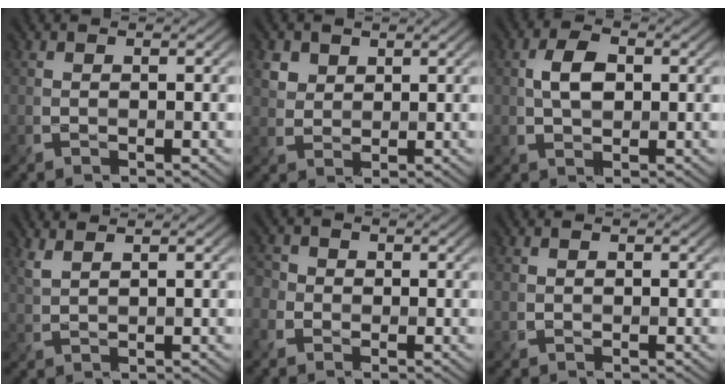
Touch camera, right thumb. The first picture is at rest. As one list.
[{"total": 2.9, "force": [1.8, 2.1, 0.7], "torque": [-0.029, -0.003, 0.045]}, {"total": 3.9, "force": [0.5, 2.5, 3.0], "torque": [-0.069, 0.002, 0.007]}, {"total": 2.4, "force": [1.7, 0.6, 1.5], "torque": [-0.029, 0.005, 0.034]}, {"total": 3.0, "force": [-0.9, 2.7, 0.8], "torque": [-0.033, -0.003, -0.017]}, {"total": 0.0}]